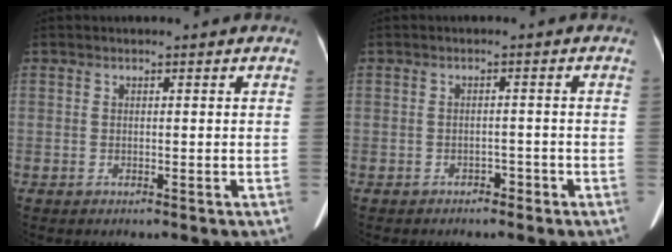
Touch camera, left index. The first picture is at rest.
{"total": 1.6, "force": [-1.2, 0.9, 0.5], "torque": [-0.007, 0.003, -0.020]}